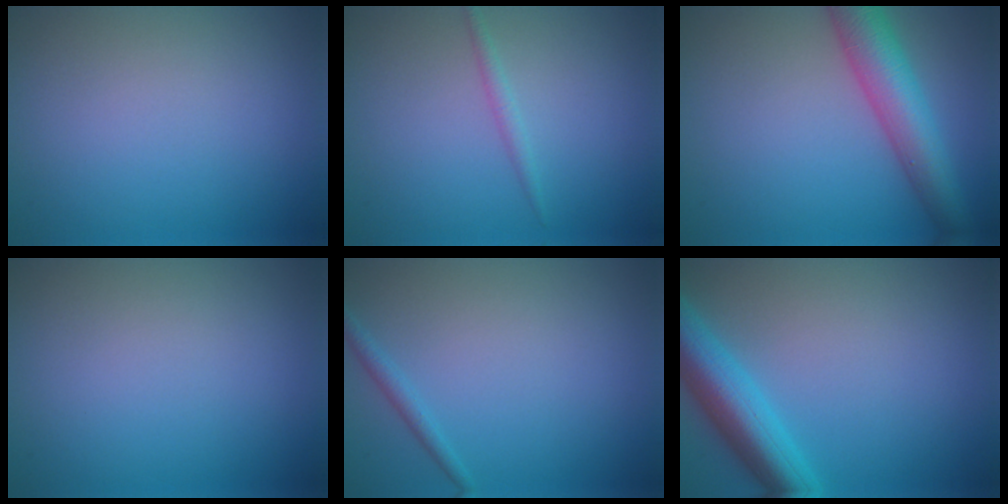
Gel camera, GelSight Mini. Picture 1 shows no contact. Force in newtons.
{"total": 1.0, "press": 1.0, "slide": 0.1}
{"total": 6.7, "press": 6.7, "slide": 0.2}
{"total": 0.0}
{"total": 1.2, "press": 1.2, "slide": 0.0}
{"total": 6.6, "press": 6.6, "slide": 0.3}